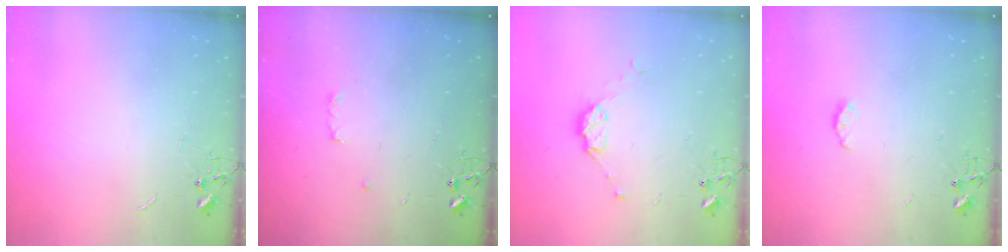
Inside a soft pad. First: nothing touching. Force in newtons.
{"total": 3.6, "press": 3.6, "slide": 0.6}
{"total": 7.7, "press": 7.7, "slide": 0.9}
{"total": 4.8, "press": 4.8, "slide": 0.5}